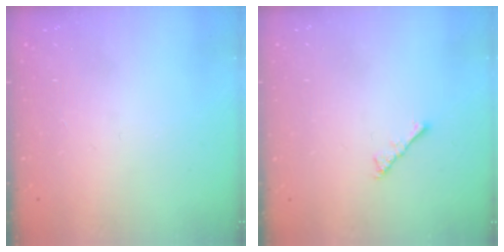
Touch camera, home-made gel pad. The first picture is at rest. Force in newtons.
{"total": 2.1, "press": 2.1, "slide": 0.5}